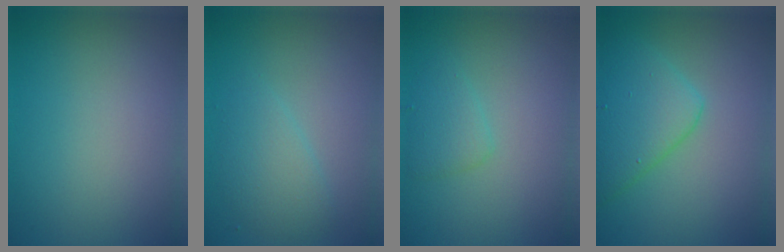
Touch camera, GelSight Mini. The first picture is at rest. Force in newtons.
{"total": 2.5, "press": 2.5, "slide": 0.1}
{"total": 1.8, "press": 1.8, "slide": 0.1}
{"total": 5.2, "press": 5.2, "slide": 0.1}